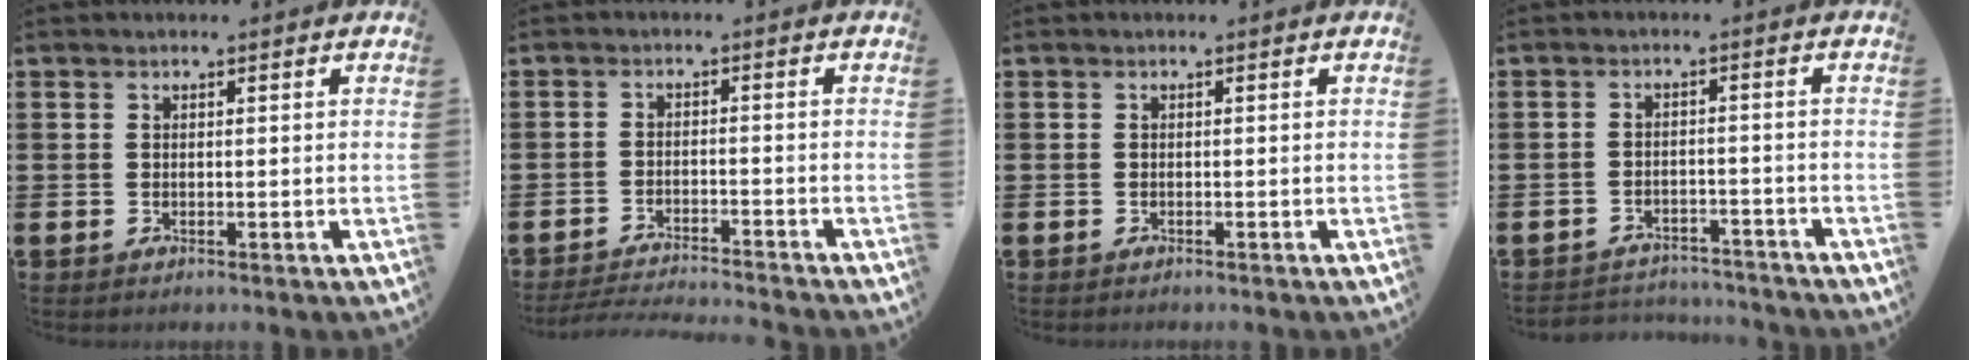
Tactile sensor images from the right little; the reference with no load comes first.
{"total": 2.7, "force": [-2.7, -0.3, 0.4], "torque": [-0.006, 0.000, -0.056]}
{"total": 0.0}
{"total": 2.6, "force": [-2.6, 0.2, -0.3], "torque": [-0.004, 0.002, -0.057]}